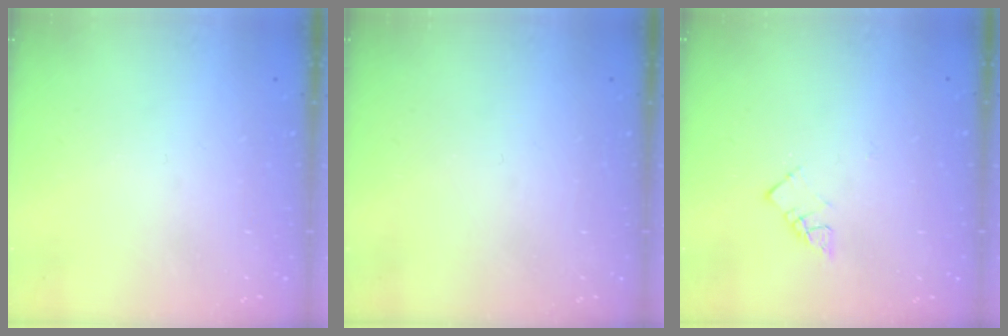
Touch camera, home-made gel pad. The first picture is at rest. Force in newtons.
{"total": 0.0}
{"total": 4.2, "press": 4.2, "slide": 0.4}